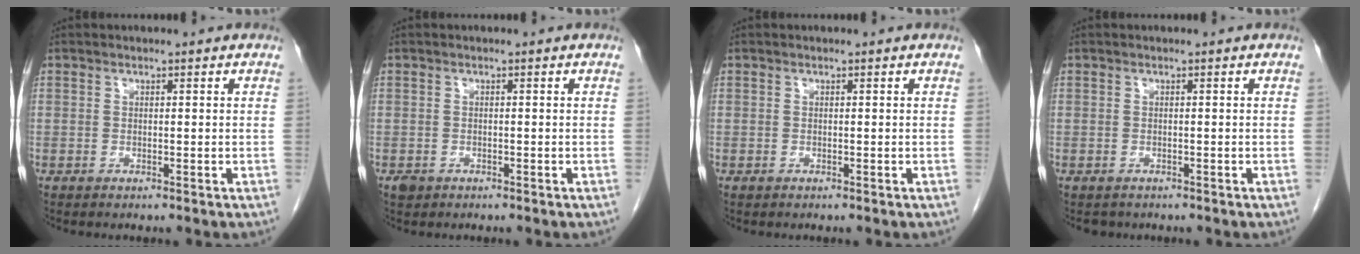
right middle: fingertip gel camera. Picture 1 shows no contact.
{"total": 1.2, "force": [-0.7, 1.0, 0.4], "torque": [-0.008, 0.003, -0.007]}
{"total": 0.0}
{"total": 1.3, "force": [-1.0, 0.9, 0.1], "torque": [-0.009, 0.001, -0.011]}